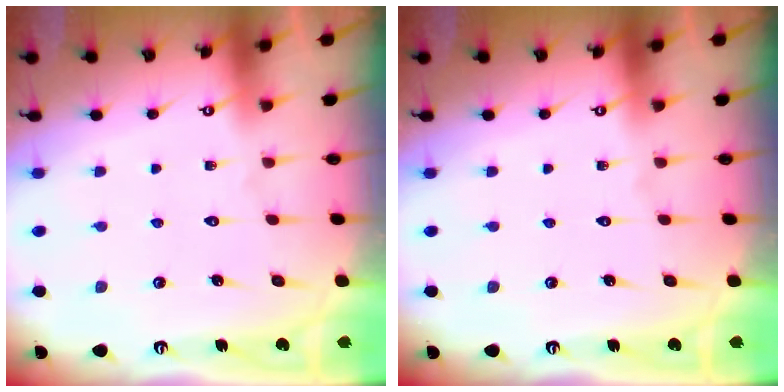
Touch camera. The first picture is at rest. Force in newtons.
{"total": 0.0}